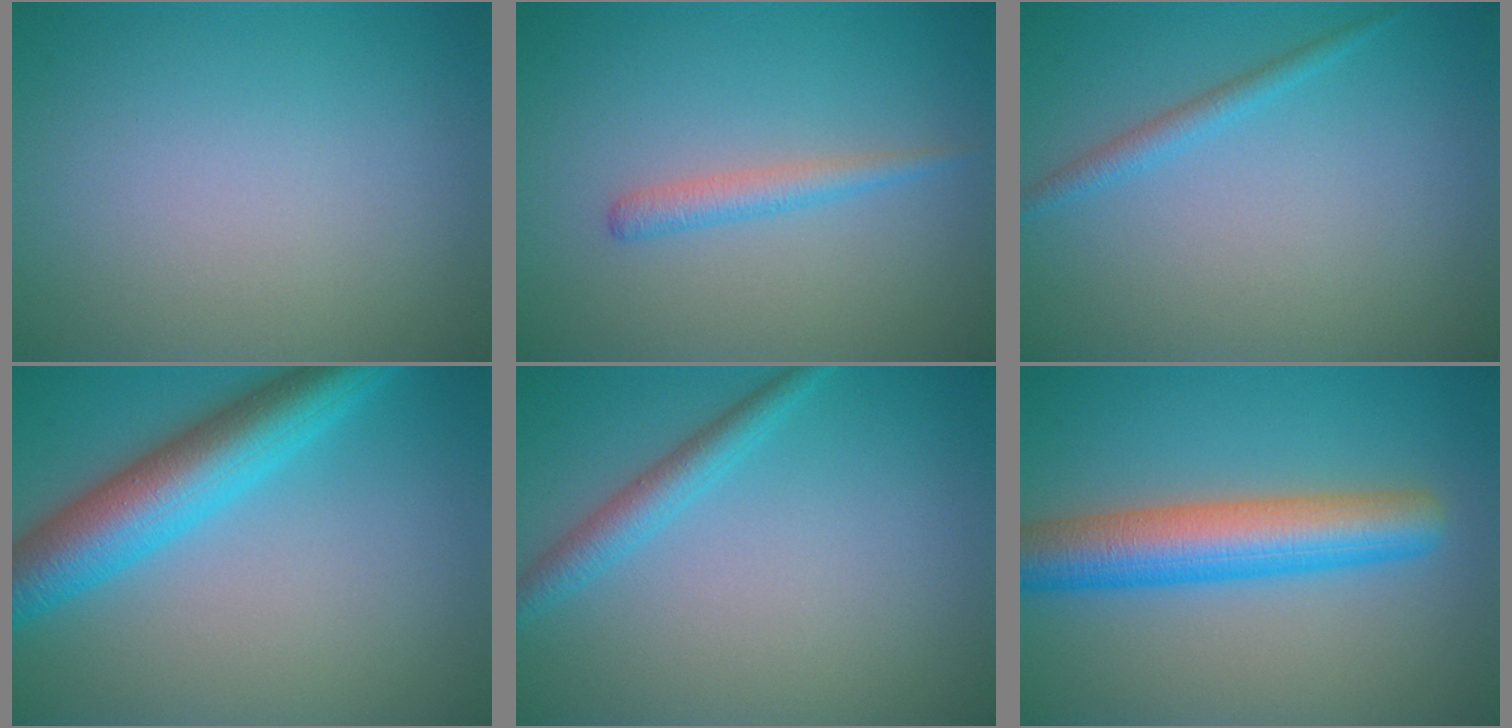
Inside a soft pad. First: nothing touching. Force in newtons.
{"total": 1.7, "press": 1.7, "slide": 0.1}
{"total": 1.4, "press": 1.4, "slide": 0.1}
{"total": 7.6, "press": 7.6, "slide": 0.2}
{"total": 2.2, "press": 2.2, "slide": 0.1}
{"total": 7.0, "press": 7.0, "slide": 0.2}